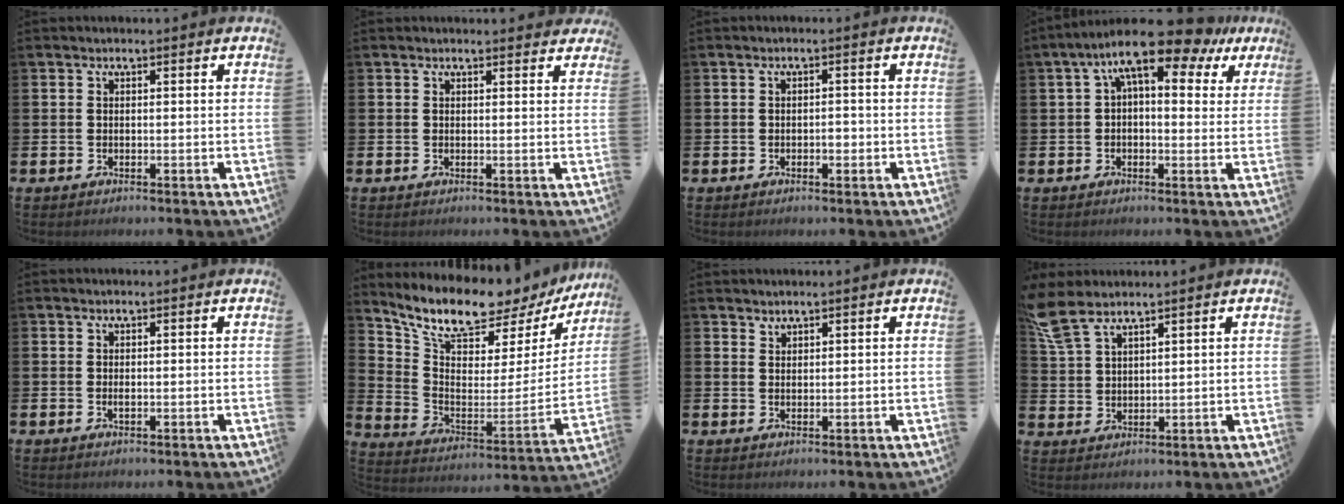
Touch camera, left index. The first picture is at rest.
{"total": 0.9, "force": [0.9, 0.3, 0.1], "torque": [0.011, -0.001, 0.013]}
{"total": 1.0, "force": [-0.4, 0.7, 0.7], "torque": [-0.007, -0.001, -0.010]}
{"total": 10.7, "force": [6.7, 4.0, 7.3], "torque": [-0.117, -0.030, 0.110]}
{"total": 0.6, "force": [0.0, 0.2, 0.6], "torque": [-0.016, 0.002, 0.001]}
{"total": 9.5, "force": [8.7, 2.5, 2.8], "torque": [-0.089, -0.076, 0.146]}
{"total": 1.5, "force": [1.4, 0.4, -0.1], "torque": [0.006, 0.000, 0.026]}
{"total": 6.1, "force": [5.2, 2.1, 2.4], "torque": [-0.046, -0.020, 0.093]}